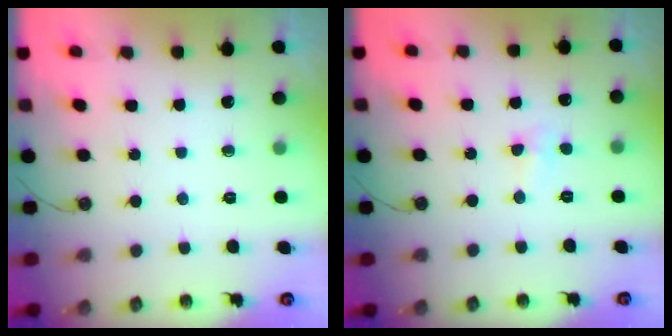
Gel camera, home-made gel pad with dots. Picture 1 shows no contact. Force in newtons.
{"total": 3.4, "press": 3.3, "slide": 0.7}